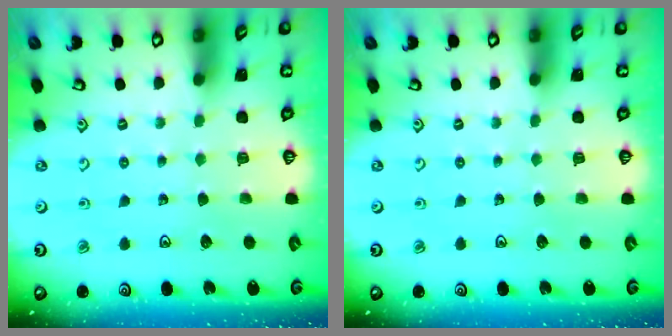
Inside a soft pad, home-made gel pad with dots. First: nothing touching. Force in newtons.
{"total": 0.0}